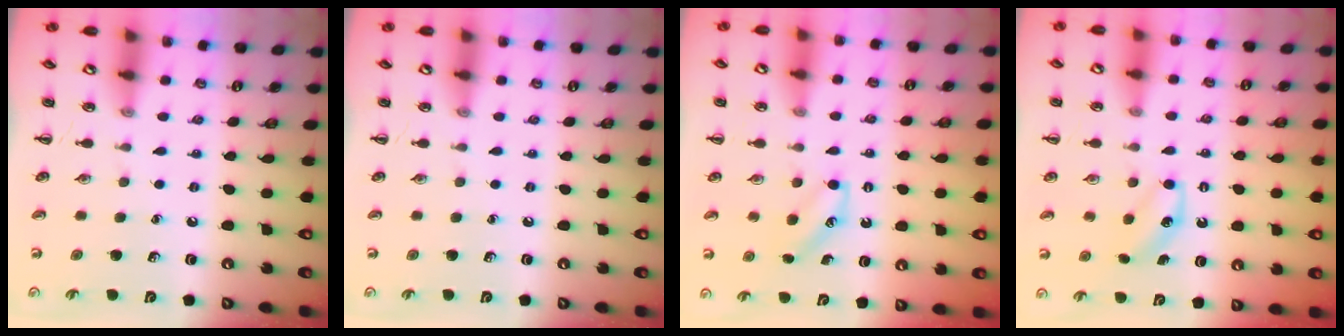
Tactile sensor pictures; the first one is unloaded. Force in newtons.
{"total": 0.0}
{"total": 4.5, "press": 4.3, "slide": 1.5}
{"total": 3.9, "press": 3.8, "slide": 1.0}